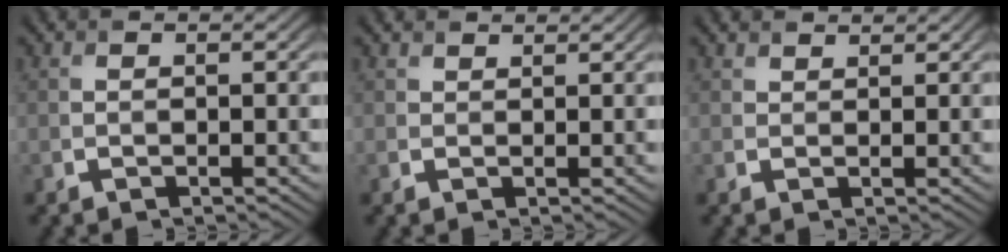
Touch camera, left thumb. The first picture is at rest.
{"total": 1.0, "force": [0.9, 0.1, -0.4], "torque": [0.011, -0.001, 0.013]}
{"total": 1.2, "force": [1.1, 0.3, -0.4], "torque": [0.007, 0.000, 0.020]}